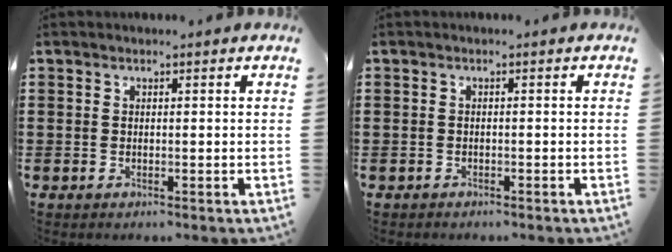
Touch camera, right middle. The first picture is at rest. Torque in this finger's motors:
{"motor_torque": [-0.18, 0.31, 0.03, 0.00]}